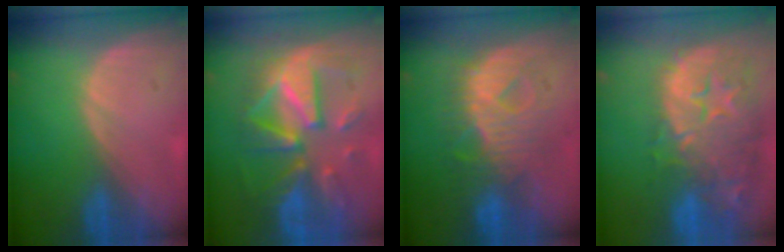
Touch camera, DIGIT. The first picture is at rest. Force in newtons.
{"total": 12.0, "press": 12.0, "slide": 1.2}
{"total": 9.0, "press": 9.0, "slide": 0.3}
{"total": 15.1, "press": 12.1, "slide": 9.0}